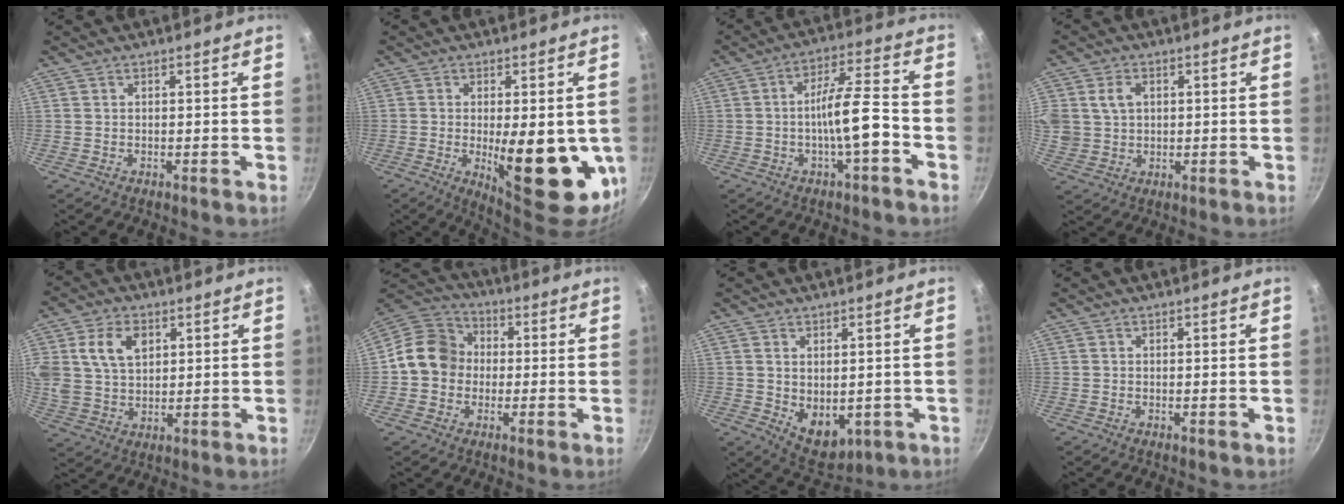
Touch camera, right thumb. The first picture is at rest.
{"total": 19.0, "force": [-3.1, 7.1, 17.4], "torque": [-0.206, -0.018, -0.026]}
{"total": 9.5, "force": [-3.1, 2.1, 8.8], "torque": [-0.141, 0.039, -0.053]}
{"total": 7.6, "force": [1.9, 6.1, 4.1], "torque": [-0.070, 0.001, 0.038]}
{"total": 11.5, "force": [3.9, 8.1, 7.2], "torque": [-0.129, 0.000, 0.075]}
{"total": 11.5, "force": [-0.4, 10.1, 5.5], "torque": [-0.058, 0.030, -0.030]}
{"total": 7.6, "force": [-0.2, 5.2, 5.5], "torque": [-0.063, -0.017, 0.016]}
{"total": 0.0}